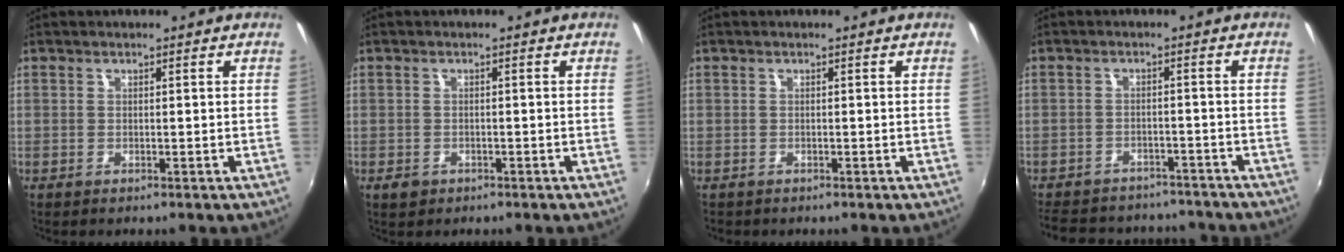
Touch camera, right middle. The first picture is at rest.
{"total": 2.1, "force": [-1.1, 1.5, 0.8], "torque": [-0.017, -0.002, -0.016]}
{"total": 0.8, "force": [-0.4, 0.7, -0.1], "torque": [-0.001, 0.000, -0.005]}
{"total": 16.9, "force": [-14.5, 6.7, 5.8], "torque": [-0.134, 0.014, -0.191]}